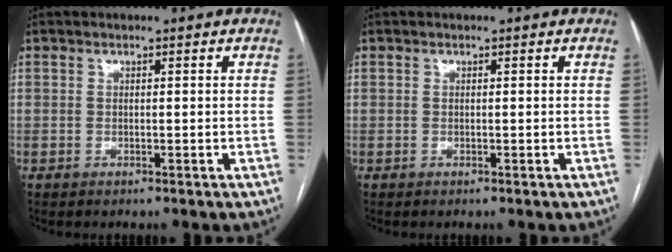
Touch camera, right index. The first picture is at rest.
{"total": 0.0}